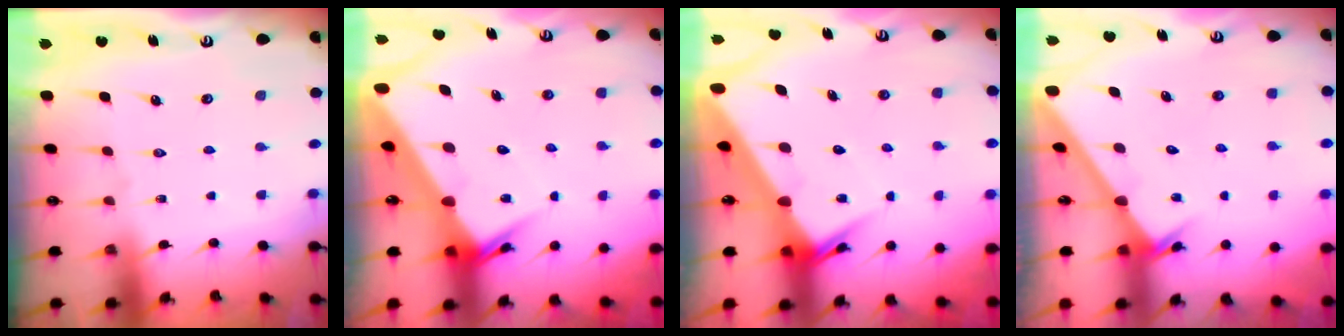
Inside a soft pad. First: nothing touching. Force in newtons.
{"total": 7.7, "press": 7.6, "slide": 1.0}
{"total": 7.7, "press": 7.6, "slide": 1.0}
{"total": 2.6, "press": 2.6, "slide": 0.1}